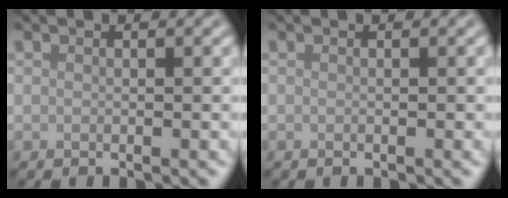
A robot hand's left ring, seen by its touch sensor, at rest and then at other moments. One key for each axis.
{"total": 0.0}